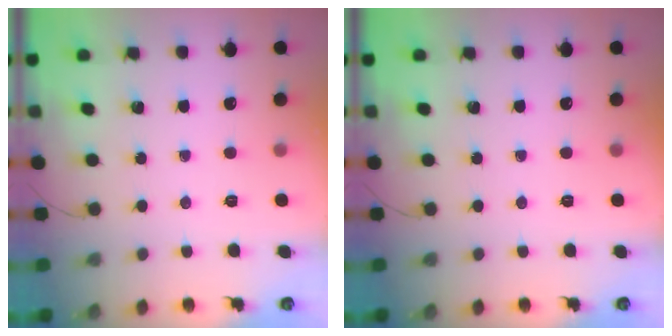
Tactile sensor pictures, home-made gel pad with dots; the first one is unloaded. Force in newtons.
{"total": 0.0}